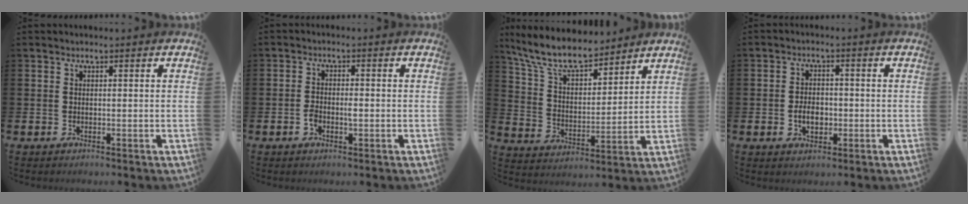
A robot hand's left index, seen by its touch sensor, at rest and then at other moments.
{"total": 2.1, "force": [-0.6, 1.1, 1.6], "torque": [-0.022, 0.000, -0.014]}
{"total": 9.8, "force": [8.5, 2.9, 4.0], "torque": [-0.118, -0.041, 0.156]}
{"total": 3.5, "force": [-0.8, 2.4, 2.4], "torque": [-0.031, -0.003, -0.020]}